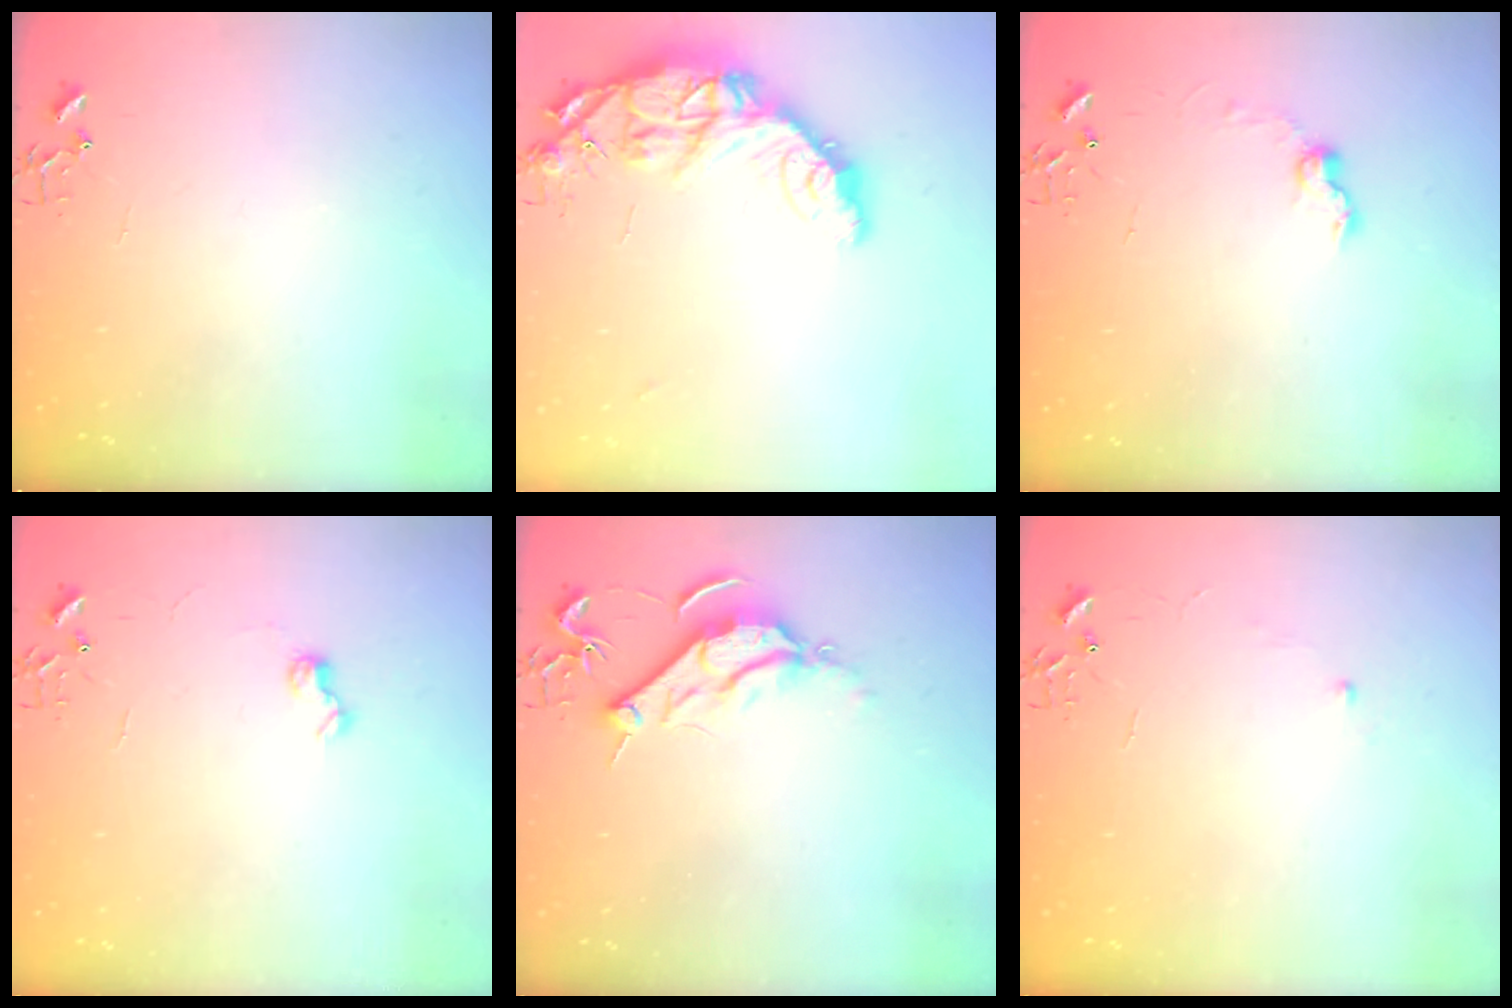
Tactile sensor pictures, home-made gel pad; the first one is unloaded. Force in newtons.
{"total": 15.2, "press": 15.2, "slide": 1.2}
{"total": 7.8, "press": 7.8, "slide": 0.8}
{"total": 6.0, "press": 6.0, "slide": 0.7}
{"total": 9.1, "press": 9.0, "slide": 0.8}
{"total": 4.4, "press": 4.4, "slide": 0.6}